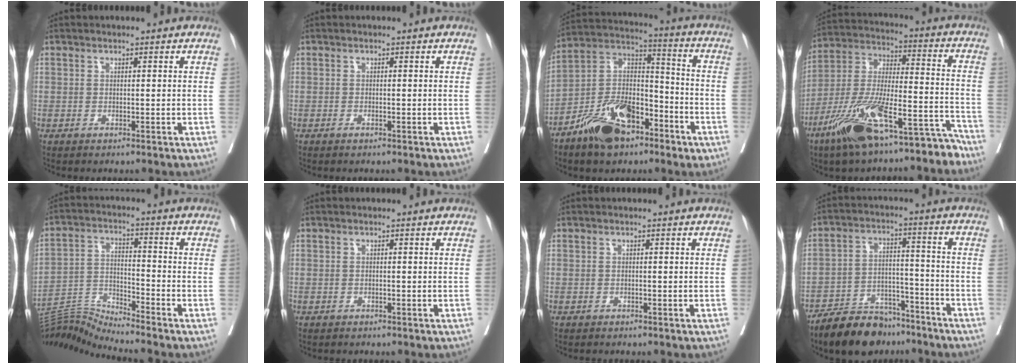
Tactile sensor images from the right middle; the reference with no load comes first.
{"total": 0.6, "force": [-0.4, 0.2, 0.4], "torque": [-0.008, 0.000, -0.005]}
{"total": 14.5, "force": [-8.5, 6.9, 9.5], "torque": [-0.181, 0.016, -0.151]}
{"total": 19.3, "force": [-13.9, 4.3, 12.7], "torque": [-0.236, 0.007, -0.246]}
{"total": 8.0, "force": [-7.3, -3.0, -0.6], "torque": [-0.006, 0.010, -0.139]}
{"total": 0.0}
{"total": 0.0}
{"total": 11.0, "force": [-9.5, 4.3, 3.6], "torque": [-0.058, 0.011, -0.162]}